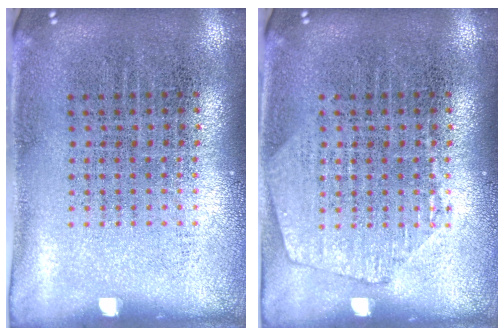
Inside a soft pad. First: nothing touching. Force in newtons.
{"total": 1.5, "press": 1.5, "slide": 0.3}